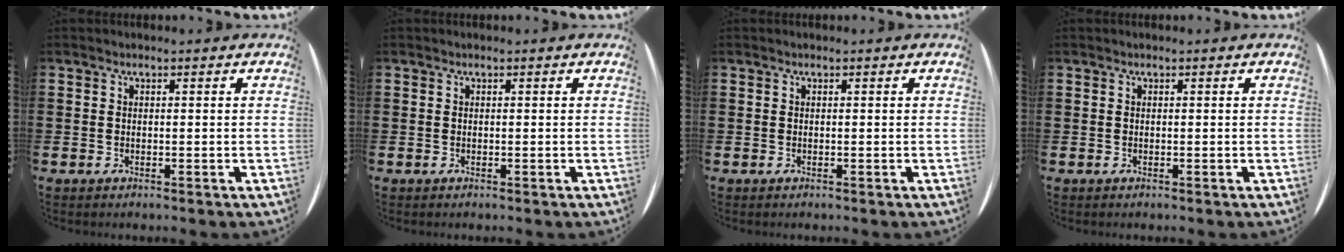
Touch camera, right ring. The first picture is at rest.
{"total": 0.0}
{"total": 0.0}
{"total": 0.0}